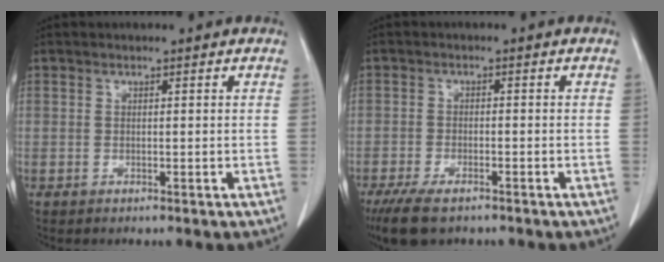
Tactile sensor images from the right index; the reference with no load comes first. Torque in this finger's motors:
{"motor_torque": [0.69, -0.55, 0.23, 0.08]}